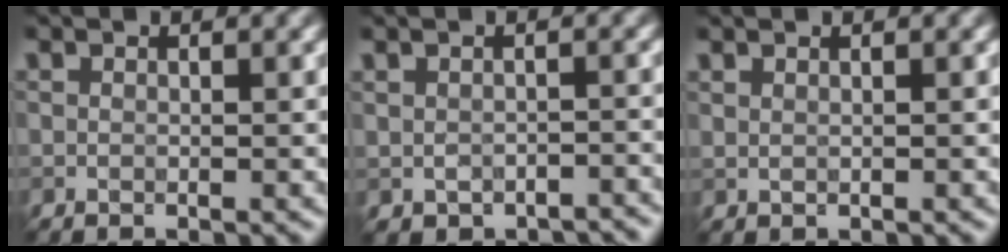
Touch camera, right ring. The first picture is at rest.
{"total": 2.2, "force": [-1.8, 1.1, 0.6], "torque": [-0.006, -0.008, -0.017]}
{"total": 1.0, "force": [0.9, 0.4, 0.3], "torque": [-0.003, -0.002, 0.008]}